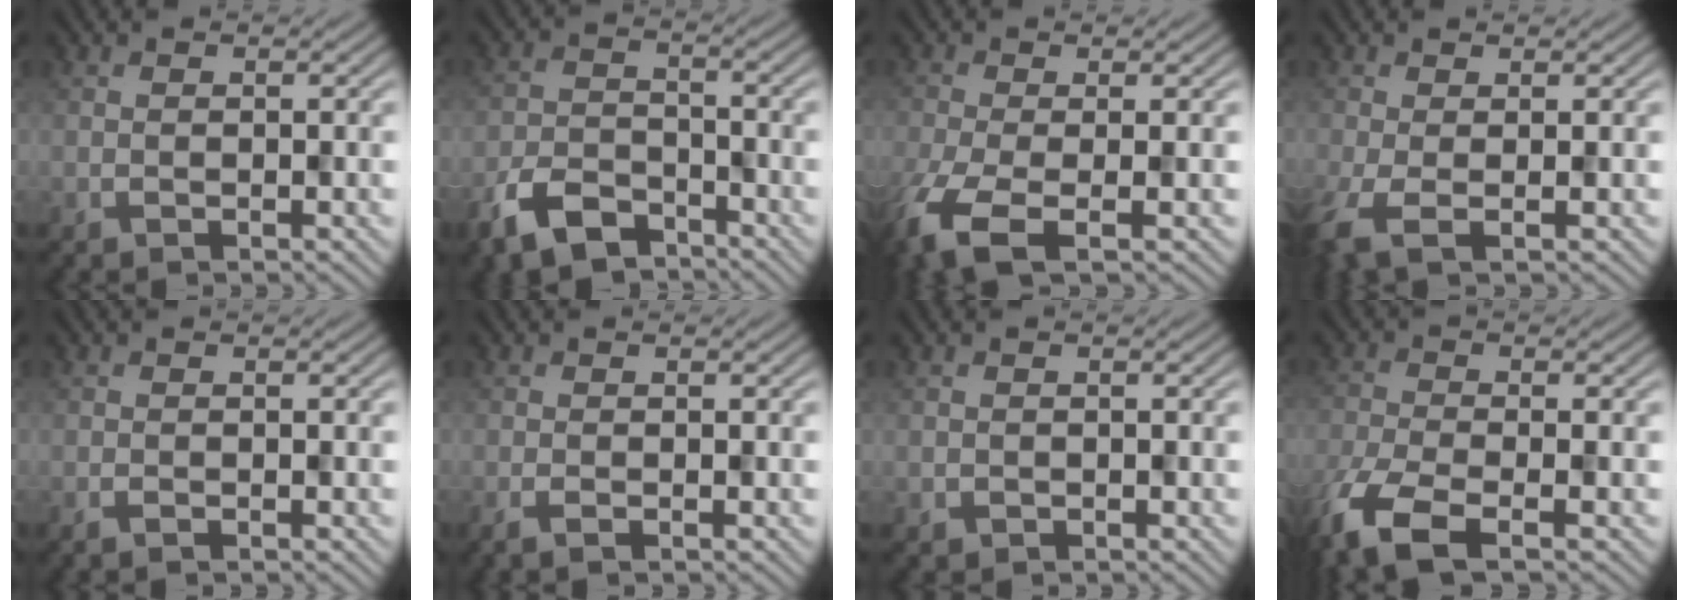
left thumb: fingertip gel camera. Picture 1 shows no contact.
{"total": 6.7, "force": [-5.2, 3.1, 2.7], "torque": [-0.053, -0.008, -0.112]}
{"total": 6.3, "force": [-3.4, 2.0, 4.9], "torque": [-0.100, -0.017, -0.066]}
{"total": 4.4, "force": [-1.7, 1.5, 3.8], "torque": [-0.079, -0.008, -0.029]}
{"total": 0.8, "force": [-0.6, 0.2, 0.4], "torque": [-0.008, -0.001, -0.010]}
{"total": 1.5, "force": [-0.9, 0.3, 1.1], "torque": [-0.021, 0.000, -0.016]}
{"total": 0.6, "force": [-0.1, 0.5, -0.3], "torque": [0.008, -0.001, 0.000]}
{"total": 6.6, "force": [-4.4, 2.2, 4.5], "torque": [-0.095, -0.017, -0.090]}